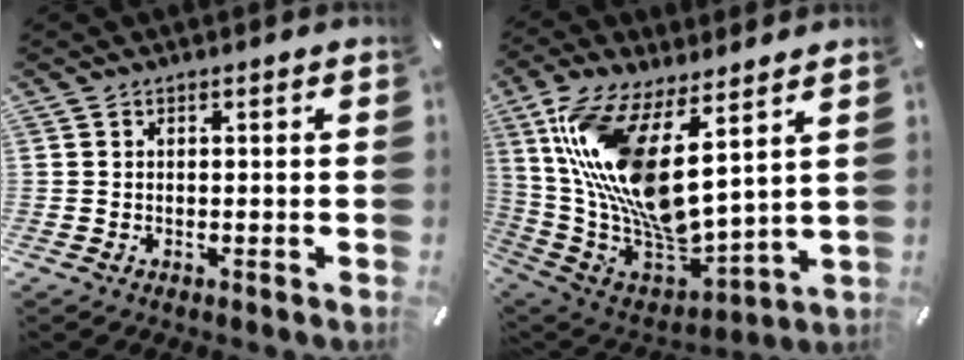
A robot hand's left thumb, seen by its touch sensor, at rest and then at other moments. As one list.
[{"total": 17.4, "force": [6.8, 7.2, 14.2], "torque": [-0.330, -0.064, 0.117]}]